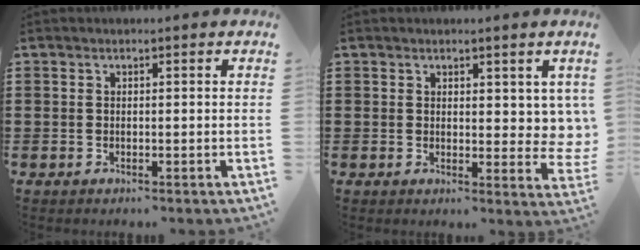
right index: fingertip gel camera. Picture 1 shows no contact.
{"total": 4.1, "force": [2.4, 2.4, 2.3], "torque": [-0.020, -0.011, 0.039]}